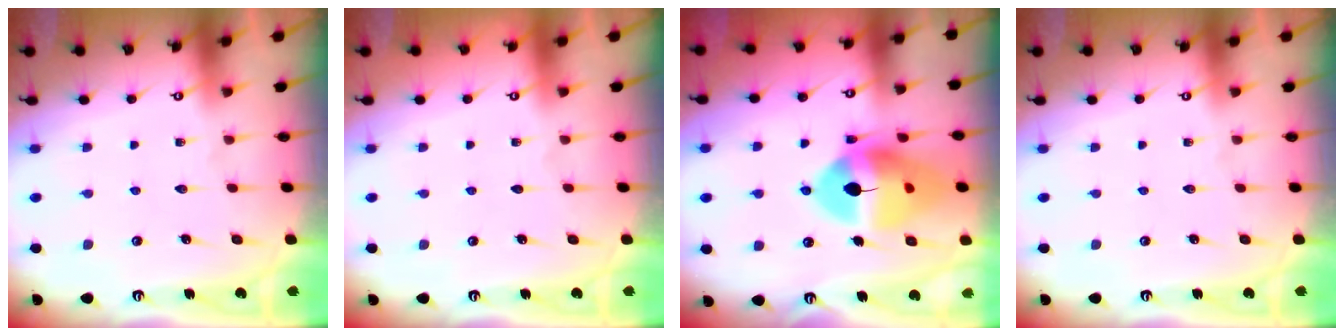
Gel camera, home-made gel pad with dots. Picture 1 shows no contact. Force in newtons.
{"total": 0.0}
{"total": 17.0, "press": 16.9, "slide": 2.0}
{"total": 0.0}